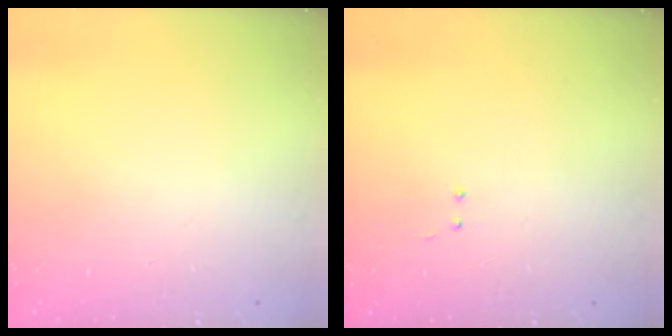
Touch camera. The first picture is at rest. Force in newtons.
{"total": 3.0, "press": 2.9, "slide": 0.7}